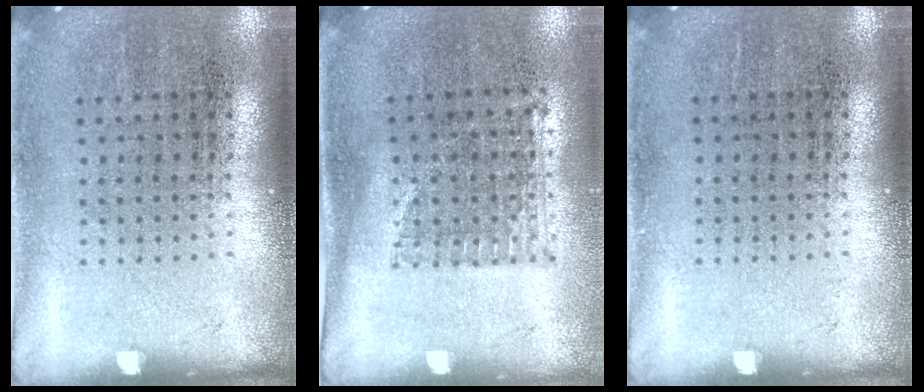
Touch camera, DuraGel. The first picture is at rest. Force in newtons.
{"total": 1.0, "press": 0.8, "slide": 0.6}
{"total": 0.0}